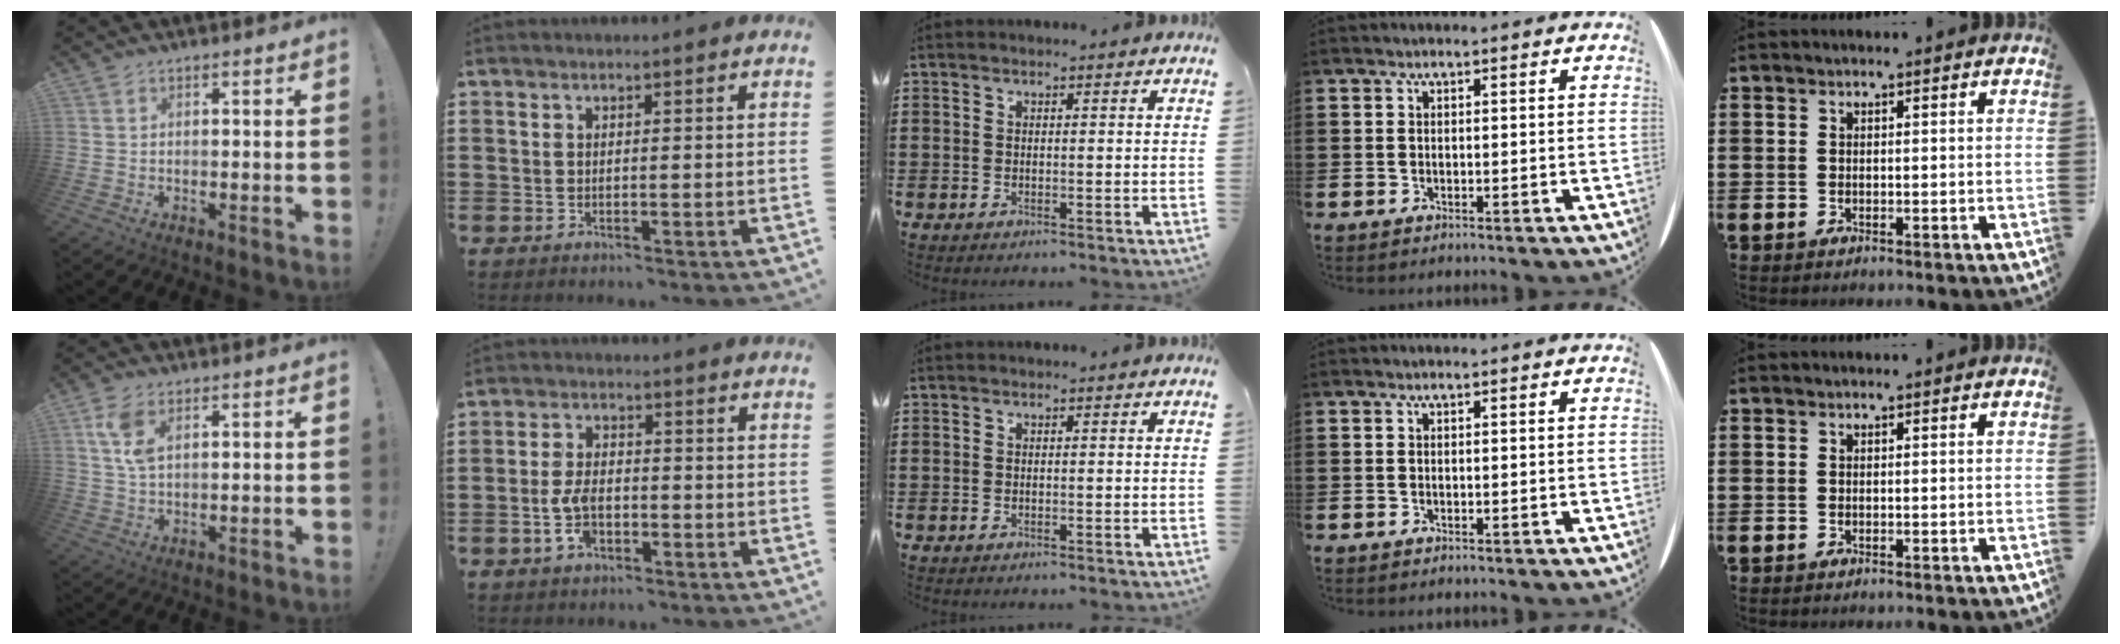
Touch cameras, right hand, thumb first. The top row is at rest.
{"thumb": {"total": 6.9, "force": [2.9, 3.2, 5.3], "torque": [-0.098, -0.008, 0.052]}, "index": {"total": 5.3, "force": [-1.7, 2.8, 4.2], "torque": [-0.102, -0.002, -0.036]}}